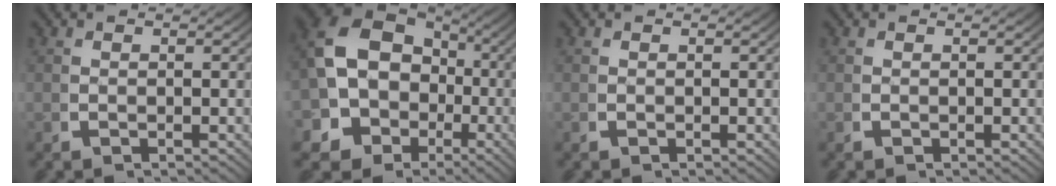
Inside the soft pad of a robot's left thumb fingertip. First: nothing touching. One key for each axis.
{"total": 14.8, "fx": -1.2, "fy": 12.4, "fz": 7.9, "tx": -0.190, "ty": -0.056, "tz": -0.010}
{"total": 0.0}
{"total": 0.0}